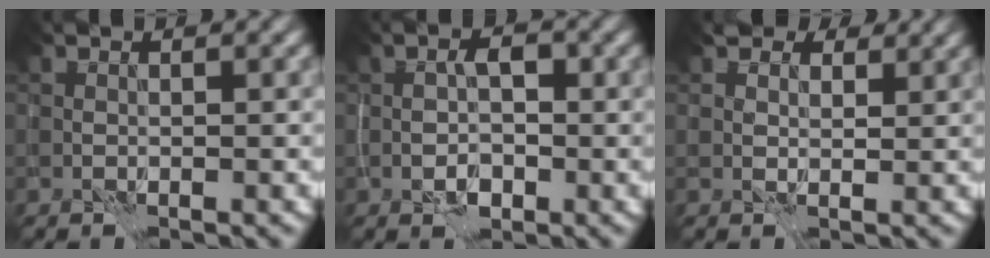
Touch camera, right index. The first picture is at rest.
{"total": 2.3, "force": [-0.6, 1.4, 1.7], "torque": [-0.031, 0.003, -0.013]}
{"total": 3.6, "force": [2.4, 2.5, 1.3], "torque": [-0.018, 0.006, 0.021]}